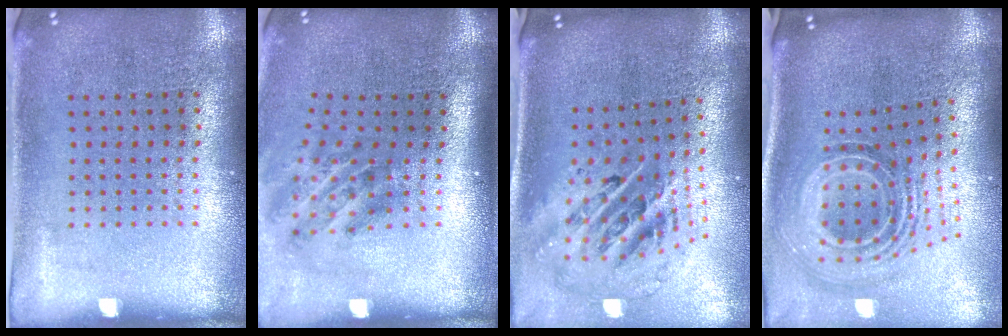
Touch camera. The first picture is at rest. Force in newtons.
{"total": 1.9, "press": 1.2, "slide": 1.5}
{"total": 2.8, "press": 1.9, "slide": 2.0}
{"total": 2.3, "press": 1.5, "slide": 1.7}